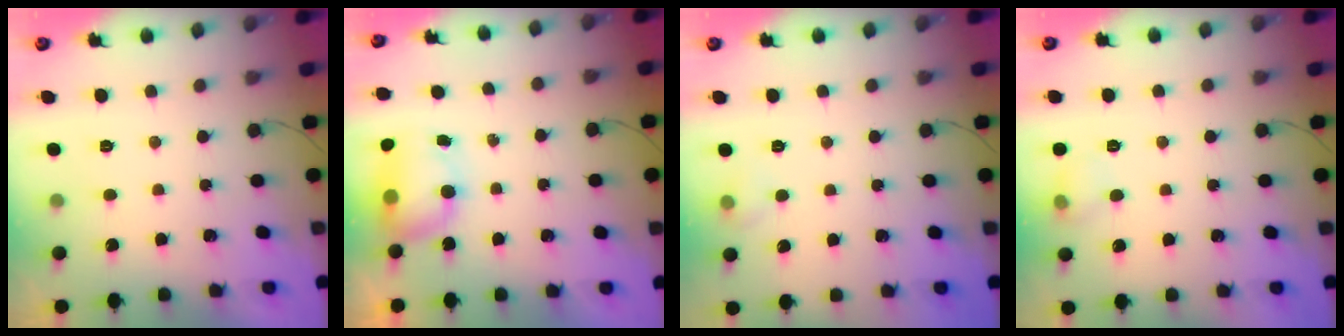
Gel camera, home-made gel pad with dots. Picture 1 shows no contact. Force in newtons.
{"total": 11.3, "press": 8.6, "slide": 7.2}
{"total": 4.5, "press": 4.2, "slide": 1.6}
{"total": 6.9, "press": 6.5, "slide": 2.2}